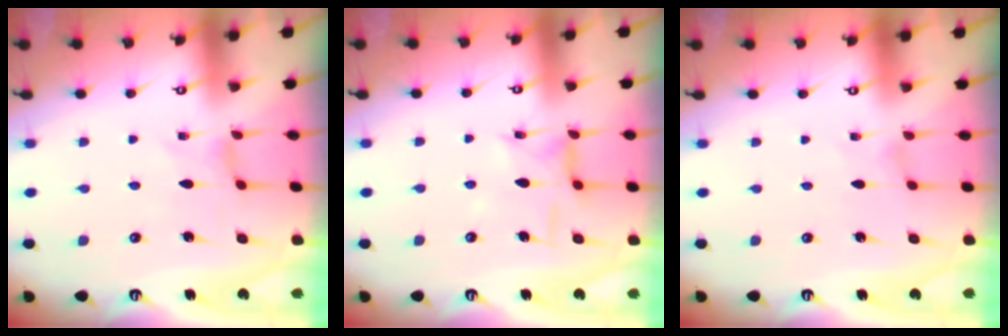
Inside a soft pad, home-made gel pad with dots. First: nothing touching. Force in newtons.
{"total": 5.3, "press": 5.3, "slide": 0.3}
{"total": 0.0}